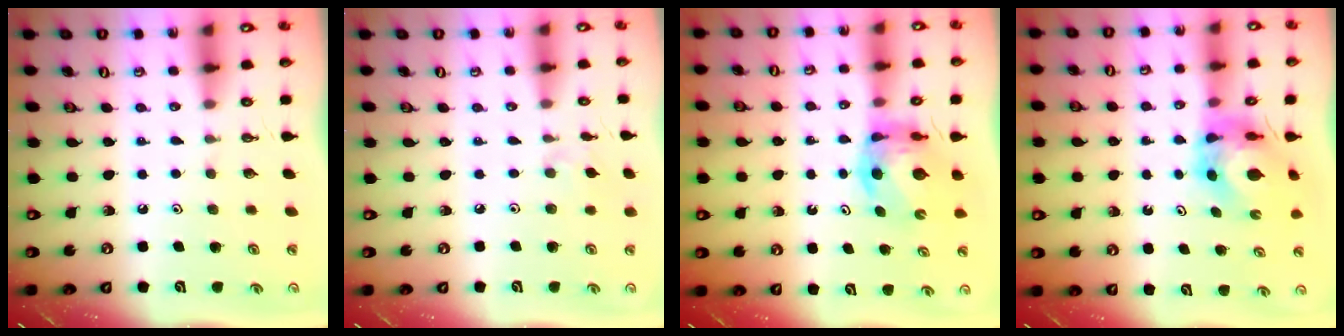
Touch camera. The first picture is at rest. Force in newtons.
{"total": 2.4, "press": 2.4, "slide": 0.4}
{"total": 6.9, "press": 6.9, "slide": 0.6}
{"total": 7.0, "press": 7.0, "slide": 0.6}